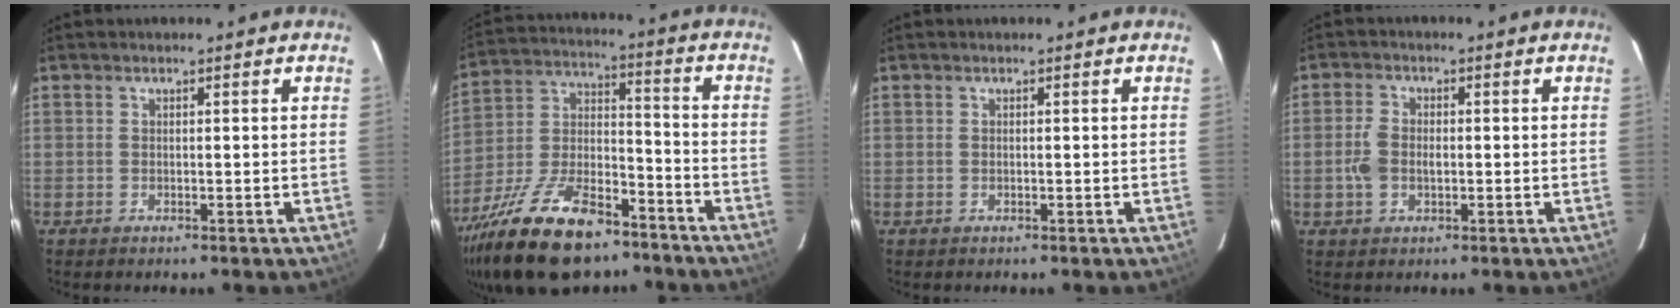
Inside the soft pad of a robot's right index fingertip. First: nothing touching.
{"total": 23.0, "force": [-15.6, 9.9, 13.6], "torque": [-0.279, -0.011, -0.263]}
{"total": 0.0}
{"total": 4.4, "force": [-0.7, 3.0, 3.1], "torque": [-0.070, 0.005, -0.010]}